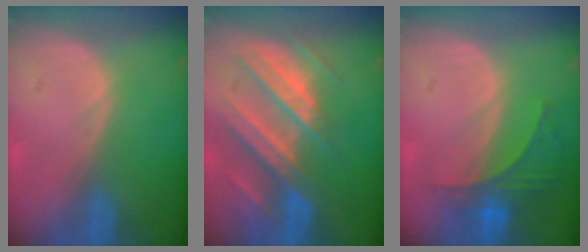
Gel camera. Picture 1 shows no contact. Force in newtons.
{"total": 10.2, "press": 9.0, "slide": 4.7}
{"total": 5.7, "press": 5.5, "slide": 1.3}